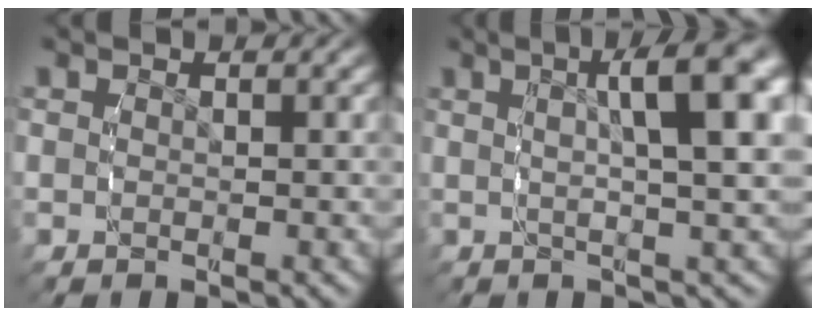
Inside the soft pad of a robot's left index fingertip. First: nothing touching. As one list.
[{"total": 7.1, "force": [2.2, 2.0, 6.5], "torque": [-0.089, 0.019, 0.028]}]